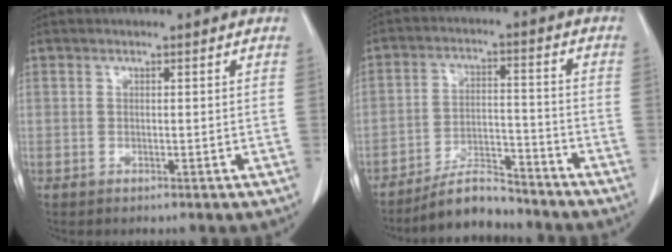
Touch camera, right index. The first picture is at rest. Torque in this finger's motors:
{"motor_torque": [-0.22, -0.19, 0.04, 0.00]}